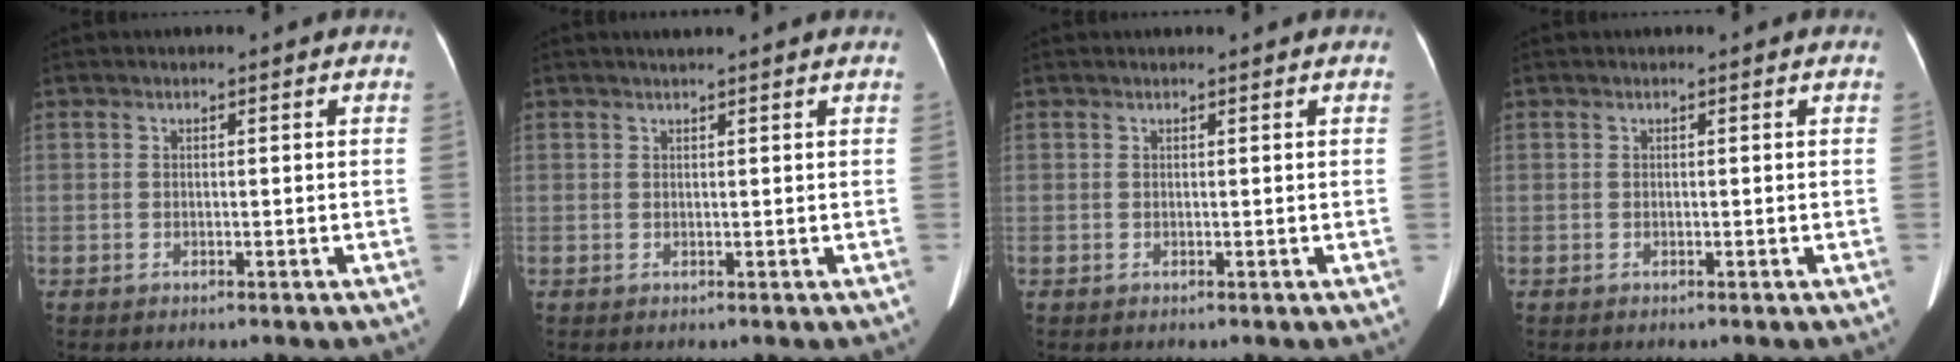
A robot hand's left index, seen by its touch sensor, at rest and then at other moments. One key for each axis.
{"total": 2.7, "fx": 2.4, "fy": -0.3, "fz": 1.2, "tx": -0.016, "ty": 0.018, "tz": 0.033}
{"total": 0.7, "fx": 0.7, "fy": 0.0, "fz": 0.1, "tx": 0.000, "ty": 0.009, "tz": 0.010}
{"total": 0.0}